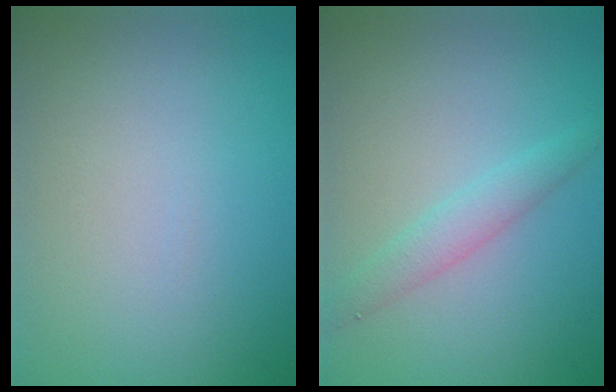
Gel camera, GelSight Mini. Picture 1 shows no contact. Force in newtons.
{"total": 2.5, "press": 2.5, "slide": 0.1}